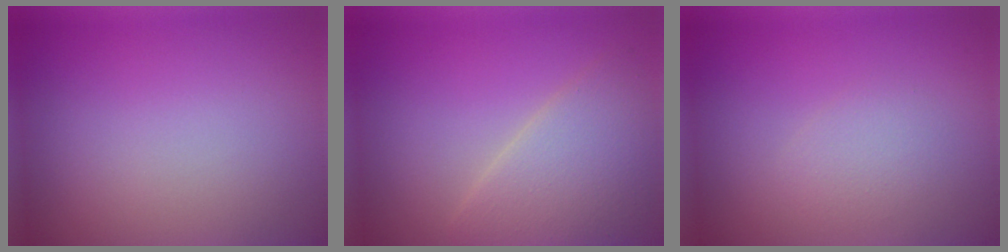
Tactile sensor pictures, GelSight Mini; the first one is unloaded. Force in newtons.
{"total": 4.7, "press": 4.7, "slide": 0.4}
{"total": 1.6, "press": 1.6, "slide": 0.1}